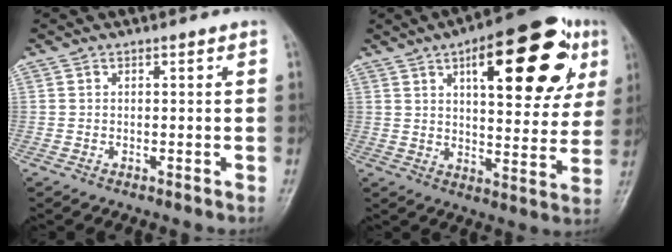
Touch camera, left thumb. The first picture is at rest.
{"total": 23.8, "force": [9.7, 9.7, 19.5], "torque": [-0.229, -0.004, 0.131]}